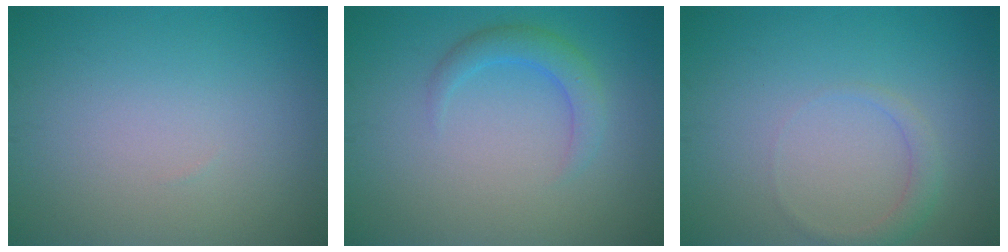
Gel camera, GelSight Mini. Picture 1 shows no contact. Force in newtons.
{"total": 2.4, "press": 2.4, "slide": 0.2}
{"total": 1.5, "press": 1.5, "slide": 0.1}